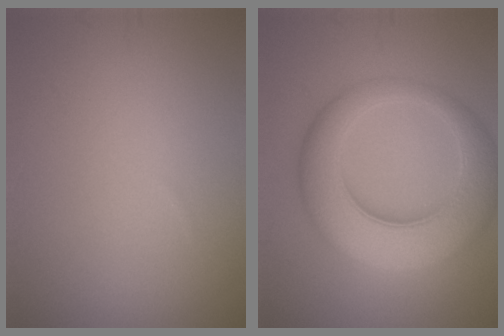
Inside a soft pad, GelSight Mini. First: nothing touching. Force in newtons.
{"total": 8.6, "press": 8.6, "slide": 0.0}